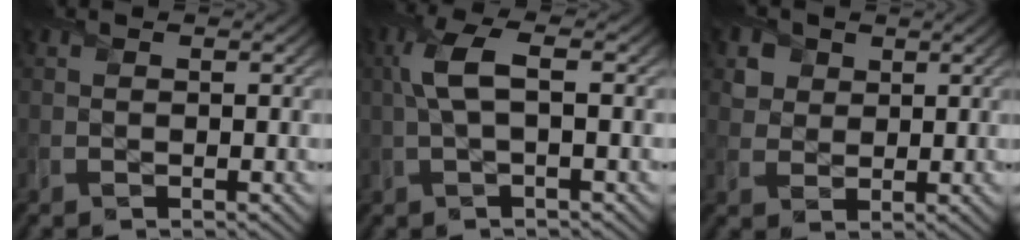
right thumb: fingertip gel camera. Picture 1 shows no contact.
{"total": 4.7, "force": [0.7, 1.4, 4.4], "torque": [-0.105, 0.018, 0.008]}
{"total": 3.9, "force": [1.9, 3.2, 1.1], "torque": [-0.041, -0.011, 0.038]}